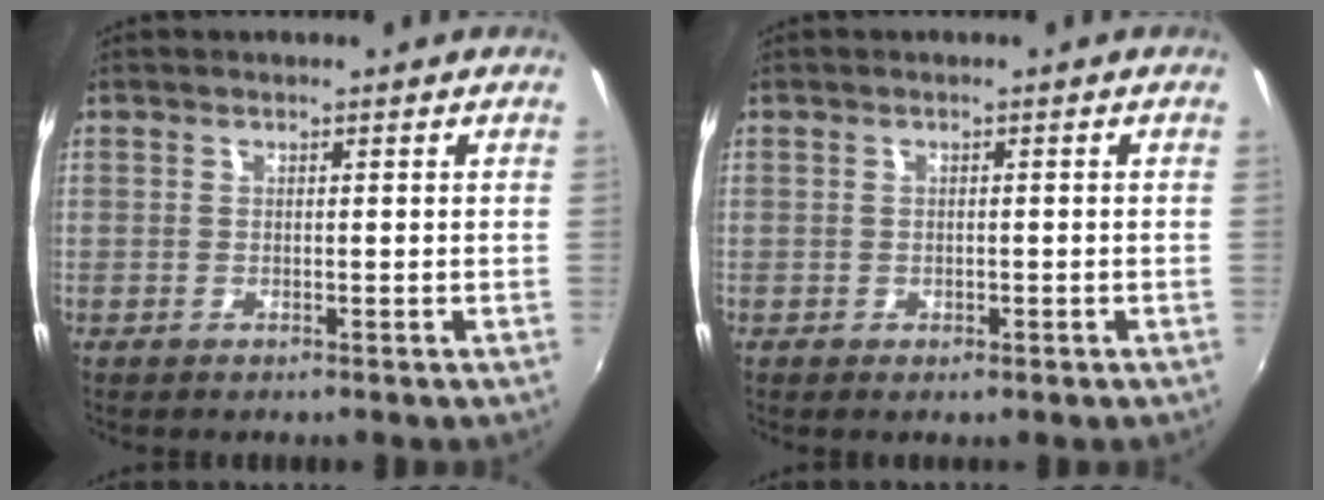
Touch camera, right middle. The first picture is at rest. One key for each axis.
{"total": 1.1, "fx": -0.6, "fy": 0.8, "fz": 0.5, "tx": -0.009, "ty": -0.006, "tz": -0.011}